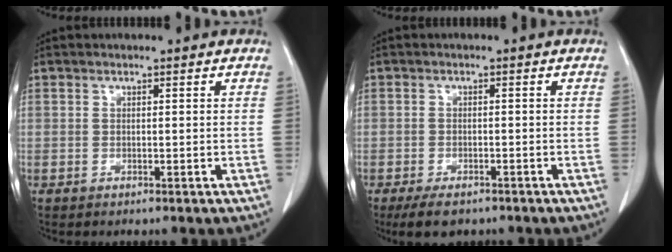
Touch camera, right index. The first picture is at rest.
{"total": 4.7, "force": [-3.5, 2.2, 2.3], "torque": [-0.040, -0.006, -0.052]}